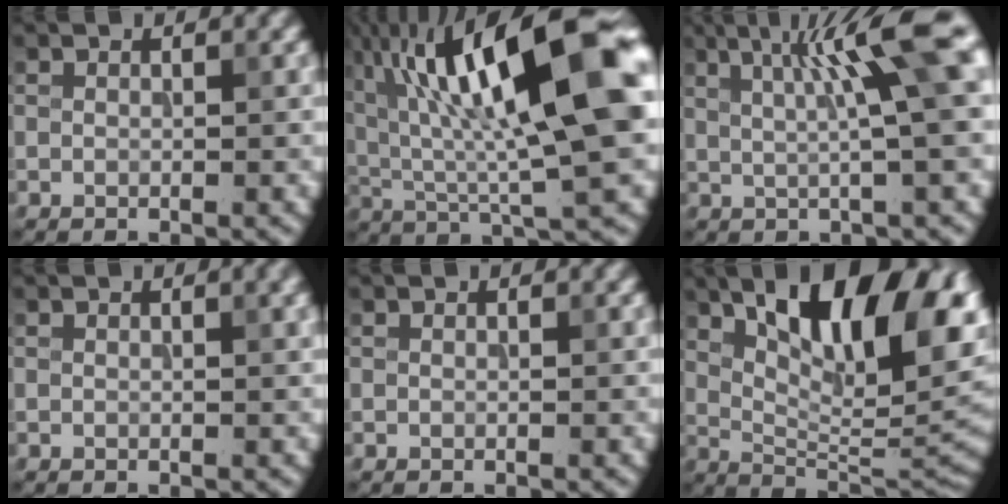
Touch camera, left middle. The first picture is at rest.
{"total": 16.3, "force": [4.5, 4.2, 15.1], "torque": [-0.240, 0.027, 0.067]}
{"total": 8.6, "force": [2.6, 1.0, 8.1], "torque": [-0.110, 0.013, 0.038]}
{"total": 1.4, "force": [0.6, 0.4, 1.2], "torque": [-0.014, 0.004, 0.007]}
{"total": 0.0}
{"total": 14.3, "force": [5.6, 5.5, 11.9], "torque": [-0.175, 0.010, 0.097]}